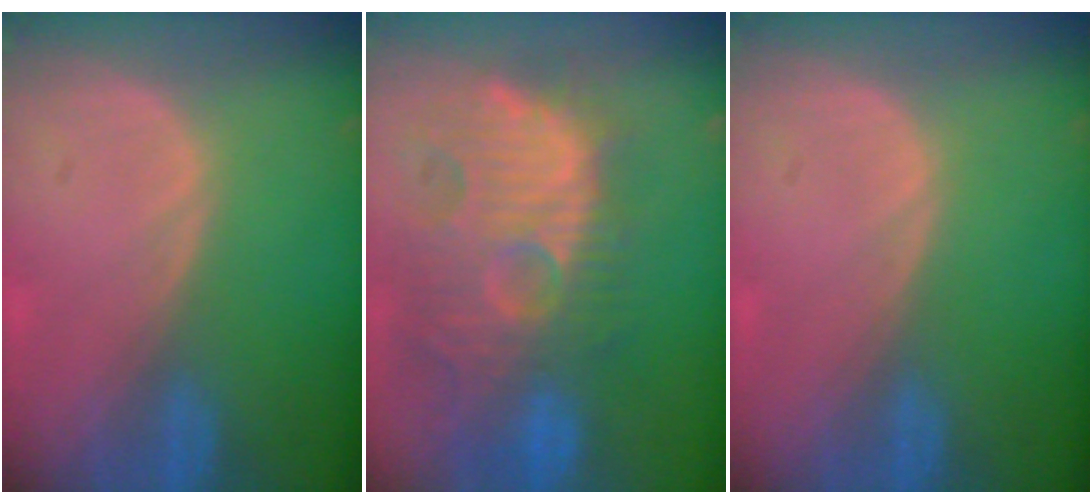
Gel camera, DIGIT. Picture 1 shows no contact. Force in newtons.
{"total": 13.4, "press": 12.4, "slide": 5.0}
{"total": 0.0}